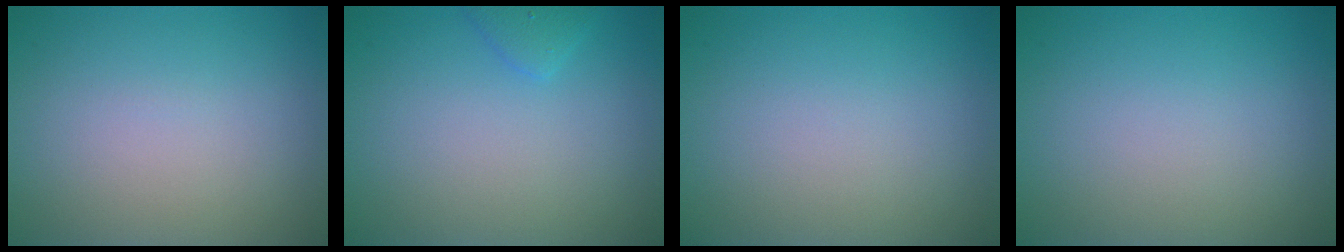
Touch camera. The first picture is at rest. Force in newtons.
{"total": 1.2, "press": 1.2, "slide": 0.1}
{"total": 0.0}
{"total": 0.0}